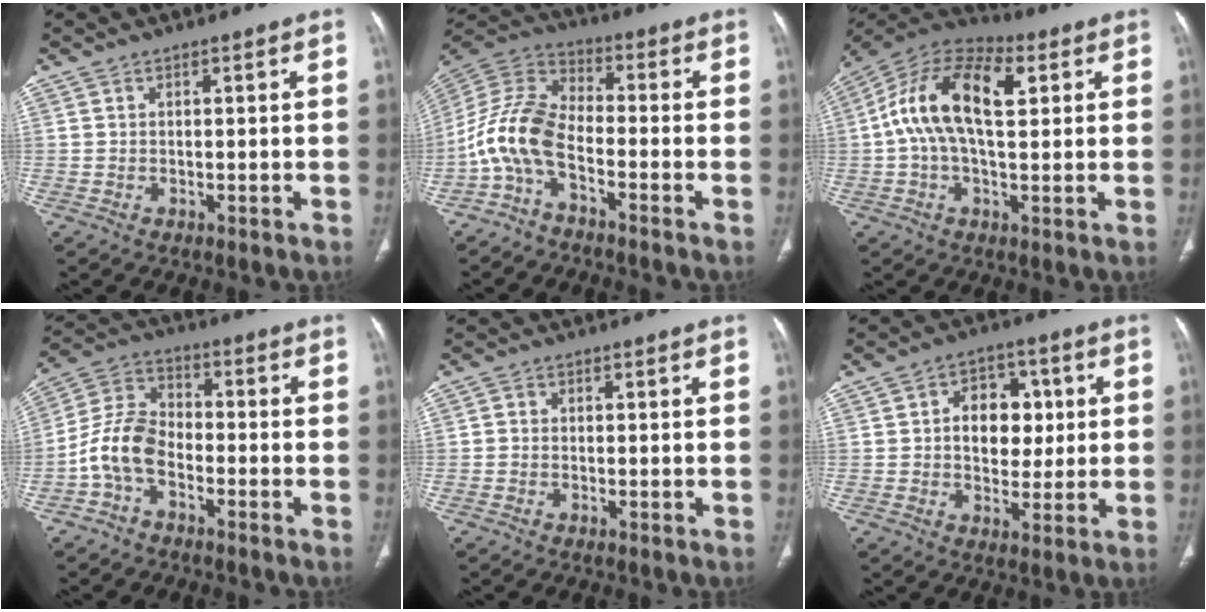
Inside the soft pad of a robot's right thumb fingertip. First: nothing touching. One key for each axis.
{"total": 10.4, "fx": -4.4, "fy": 4.9, "fz": 8.1, "tx": -0.175, "ty": 0.052, "tz": -0.102}
{"total": 16.7, "fx": 3.4, "fy": 8.7, "fz": 13.9, "tx": -0.251, "ty": 0.033, "tz": 0.052}
{"total": 9.3, "fx": -3.6, "fy": 5.7, "fz": 6.4, "tx": -0.125, "ty": 0.038, "tz": -0.081}
{"total": 0.8, "fx": -0.3, "fy": 0.7, "fz": 0.3, "tx": -0.003, "ty": 0.002, "tz": -0.008}
{"total": 10.2, "fx": 1.3, "fy": 7.6, "fz": 6.8, "tx": -0.047, "ty": 0.007, "tz": 0.020}